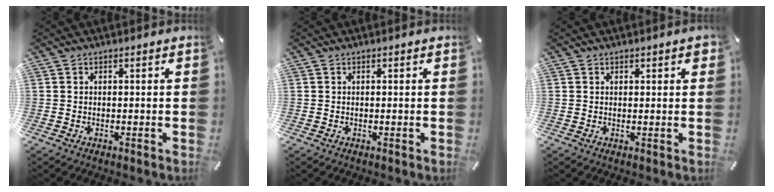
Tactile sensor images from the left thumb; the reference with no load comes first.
{"total": 0.0}
{"total": 0.9, "force": [0.6, 0.4, 0.5], "torque": [-0.001, -0.003, 0.010]}